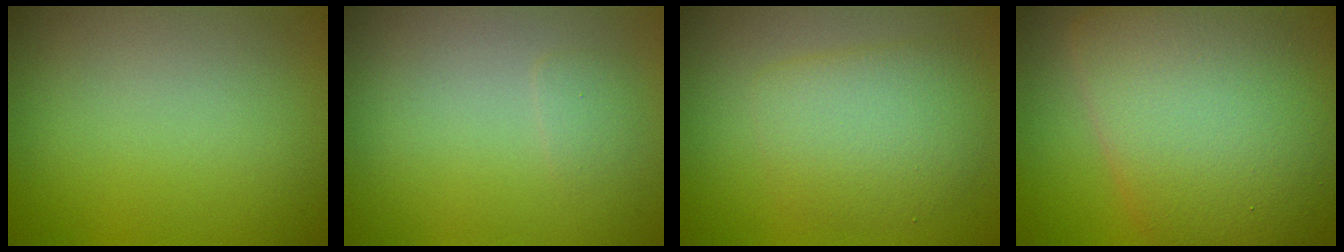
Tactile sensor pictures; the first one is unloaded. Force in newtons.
{"total": 0.8, "press": 0.8, "slide": 0.0}
{"total": 4.7, "press": 4.7, "slide": 0.1}
{"total": 14.8, "press": 14.8, "slide": 0.4}